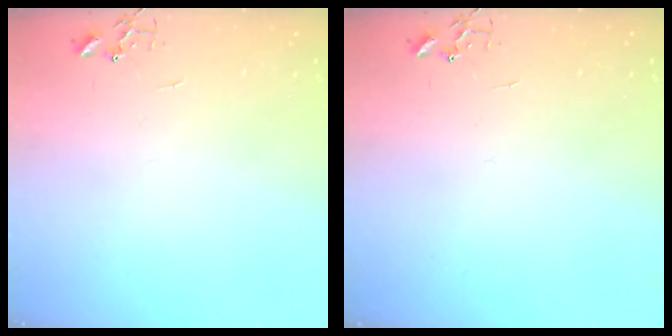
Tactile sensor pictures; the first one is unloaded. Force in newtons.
{"total": 0.0}